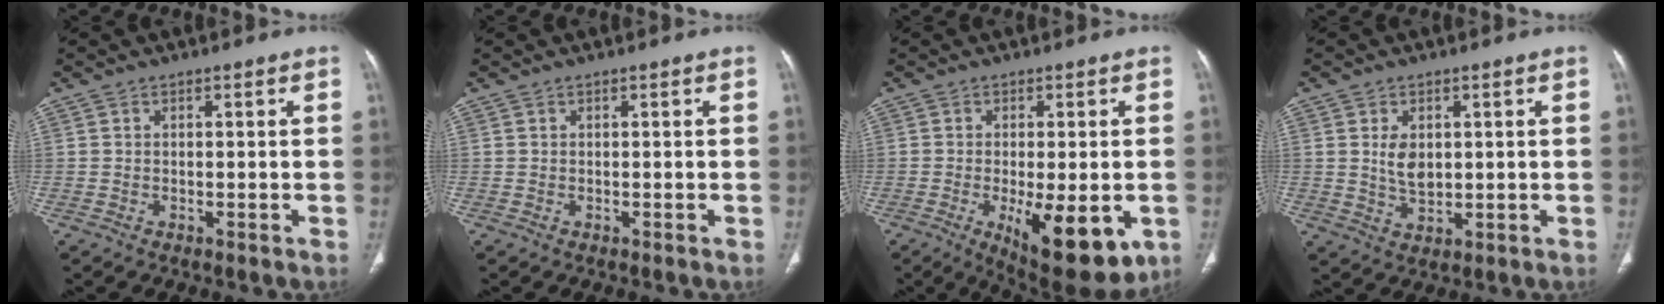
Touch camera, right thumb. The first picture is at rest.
{"total": 0.0}
{"total": 14.4, "force": [-4.4, 5.5, 12.5], "torque": [-0.160, -0.017, -0.048]}
{"total": 4.9, "force": [1.0, 3.2, 3.6], "torque": [-0.052, -0.011, 0.027]}